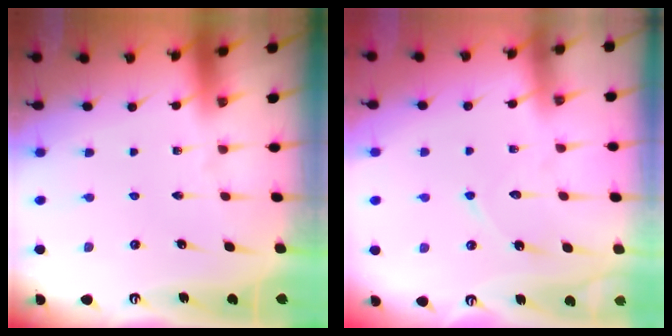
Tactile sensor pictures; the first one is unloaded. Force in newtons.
{"total": 6.7, "press": 6.6, "slide": 0.7}